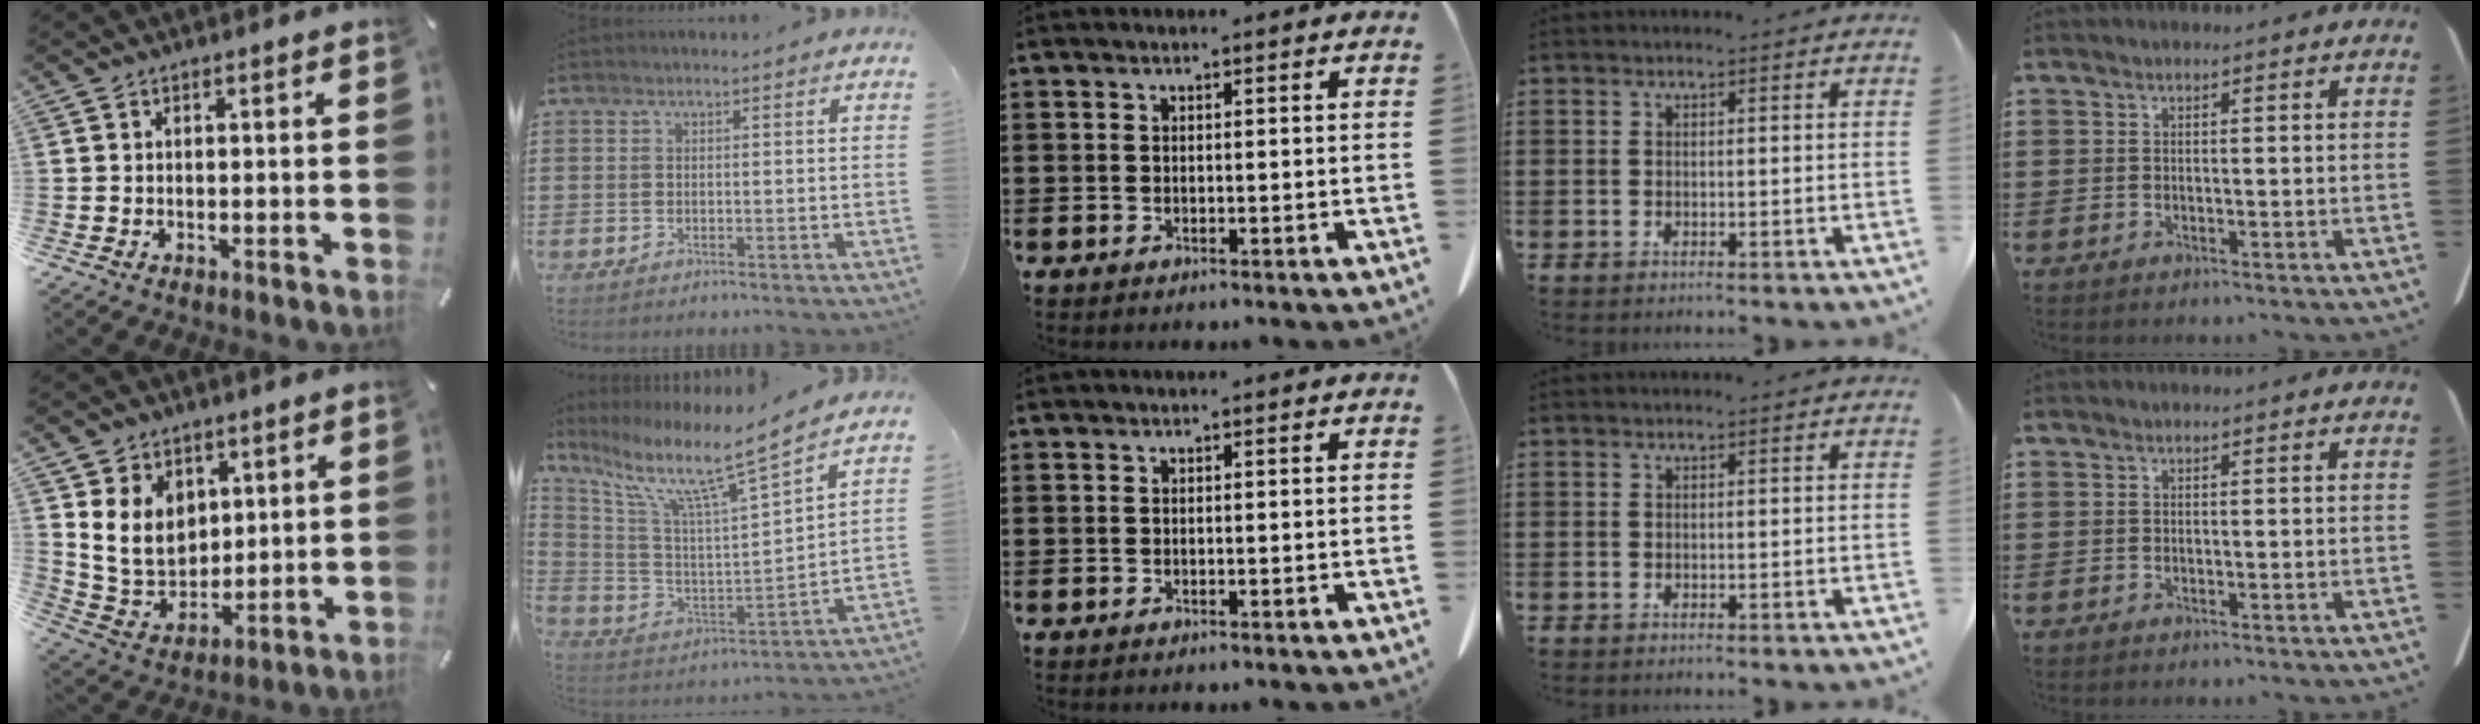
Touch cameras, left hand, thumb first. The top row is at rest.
{"thumb": {"total": 11.6, "force": [4.0, 9.8, 5.0], "torque": [-0.118, -0.023, 0.077]}, "index": {"total": 10.3, "force": [7.4, 0.6, 7.2], "torque": [-0.159, -0.051, 0.112]}}